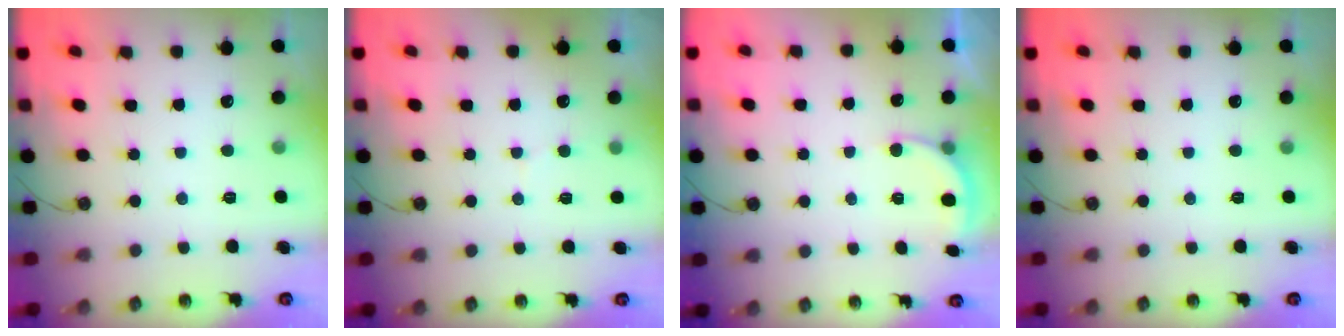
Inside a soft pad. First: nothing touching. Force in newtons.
{"total": 4.9, "press": 4.8, "slide": 0.4}
{"total": 3.0, "press": 2.9, "slide": 0.7}
{"total": 0.0}